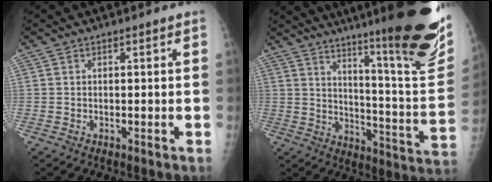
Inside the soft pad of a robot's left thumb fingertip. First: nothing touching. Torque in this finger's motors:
{"motor_torque": [0.64, 0.32, 1.51, -1.27, 0.24]}